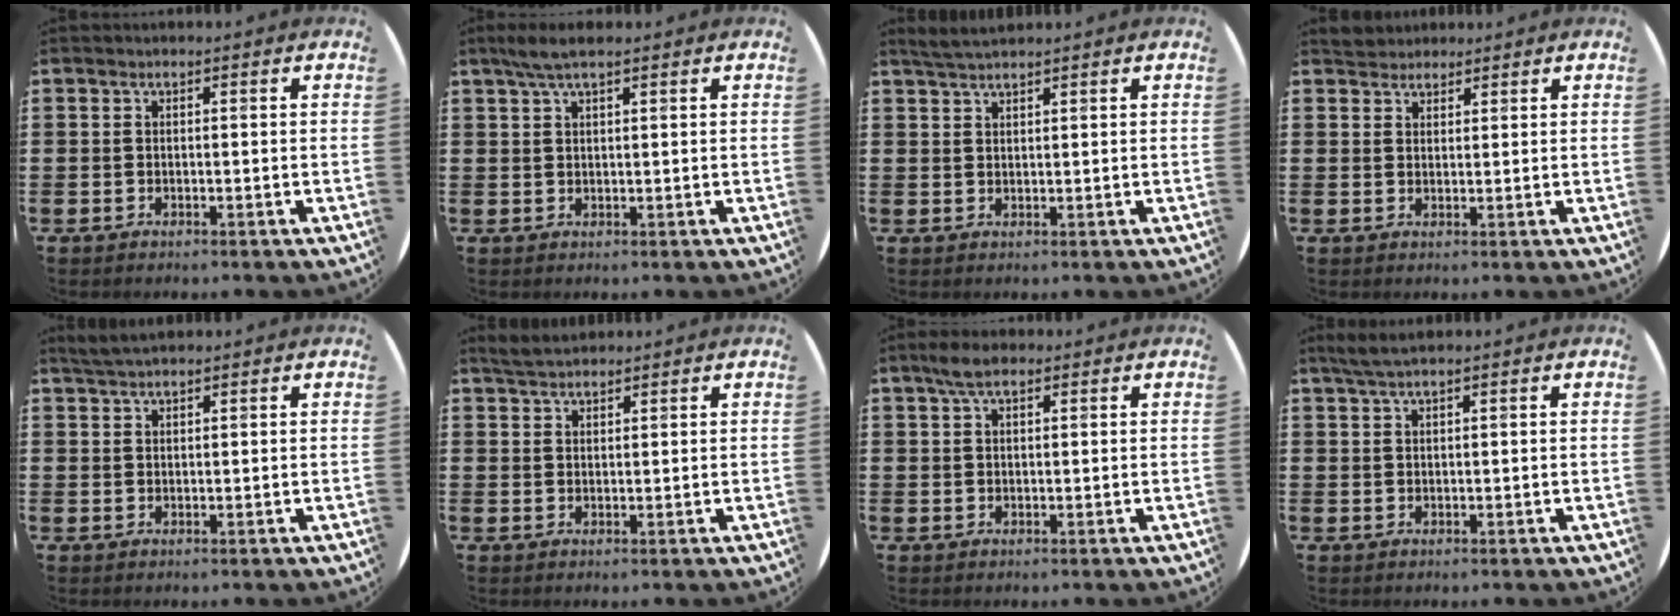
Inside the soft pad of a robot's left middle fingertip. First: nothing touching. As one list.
[{"total": 3.0, "force": [2.1, 0.5, 2.1], "torque": [-0.044, 0.007, 0.036]}, {"total": 2.2, "force": [2.1, 0.1, 0.7], "torque": [-0.016, 0.002, 0.040]}, {"total": 2.4, "force": [2.3, 0.7, -0.2], "torque": [0.008, 0.001, 0.043]}, {"total": 2.1, "force": [1.9, 0.2, 0.6], "torque": [-0.015, 0.004, 0.037]}, {"total": 2.8, "force": [2.7, 0.6, 0.6], "torque": [-0.018, 0.001, 0.051]}, {"total": 3.4, "force": [2.3, 1.4, 2.0], "torque": [-0.035, 0.006, 0.039]}, {"total": 2.1, "force": [1.6, 0.1, 1.3], "torque": [-0.026, 0.004, 0.029]}]